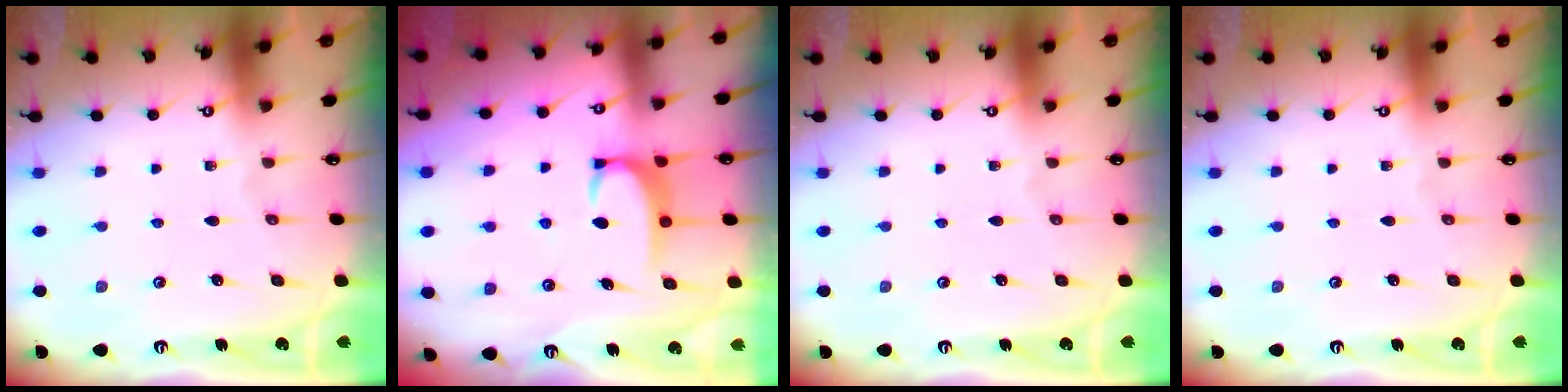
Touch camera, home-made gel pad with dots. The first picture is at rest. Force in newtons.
{"total": 3.5, "press": 3.5, "slide": 0.4}
{"total": 0.0}
{"total": 0.0}